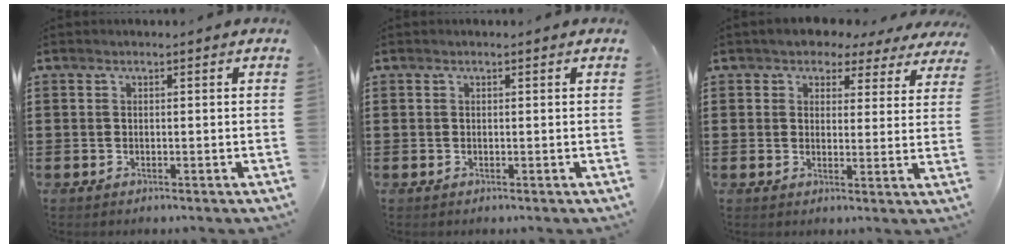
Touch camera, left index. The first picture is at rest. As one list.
[{"total": 0.0}, {"total": 3.7, "force": [3.1, 2.0, 0.4], "torque": [-0.022, -0.015, 0.050]}]